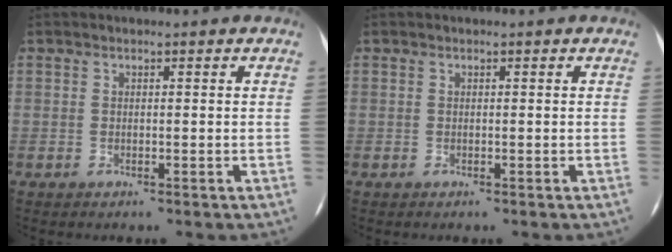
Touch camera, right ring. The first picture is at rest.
{"total": 0.0}